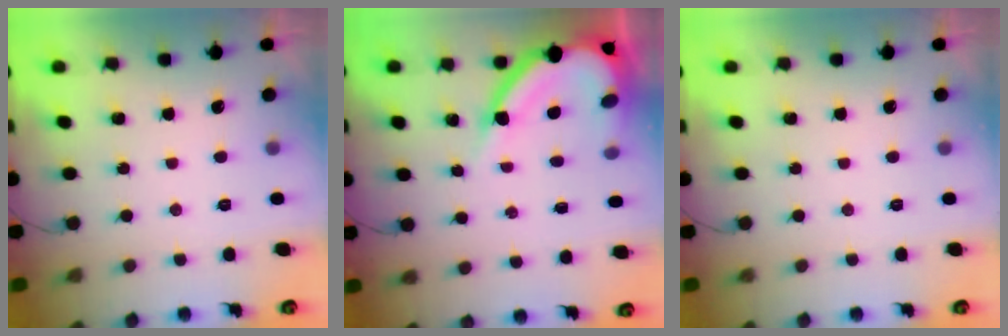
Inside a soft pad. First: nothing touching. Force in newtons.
{"total": 12.7, "press": 12.7, "slide": 1.1}
{"total": 0.0}